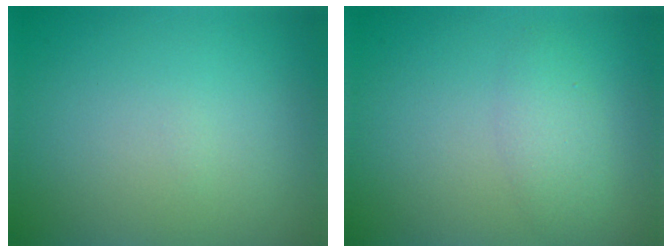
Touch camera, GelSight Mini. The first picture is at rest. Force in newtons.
{"total": 2.2, "press": 2.2, "slide": 0.1}